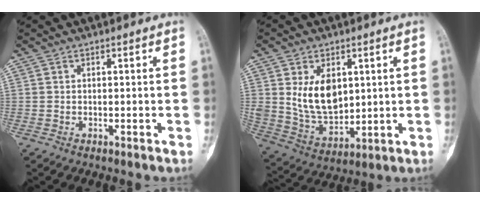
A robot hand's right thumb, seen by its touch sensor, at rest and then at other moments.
{"total": 11.8, "force": [3.1, 7.7, 8.4], "torque": [-0.125, -0.022, 0.076]}